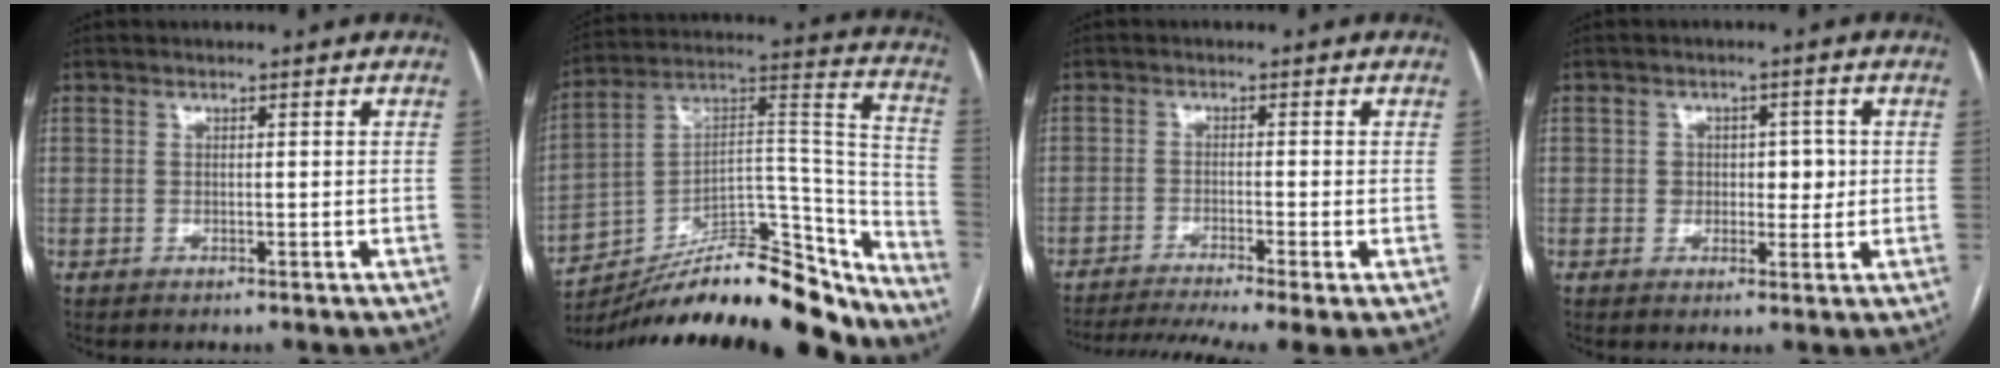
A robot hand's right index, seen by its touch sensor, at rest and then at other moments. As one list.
[{"total": 27.8, "force": [-24.0, 6.9, 12.2], "torque": [-0.171, 0.043, -0.365]}, {"total": 11.4, "force": [-8.7, 0.0, 7.3], "torque": [-0.113, -0.017, -0.138]}, {"total": 4.3, "force": [0.3, 2.9, 3.1], "torque": [-0.029, 0.012, 0.008]}]